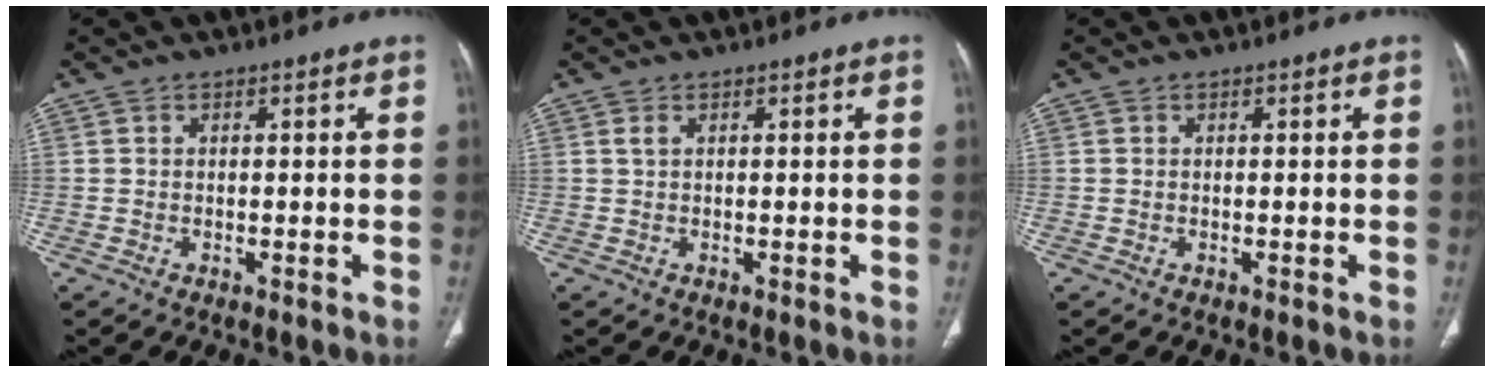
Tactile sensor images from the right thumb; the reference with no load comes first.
{"total": 1.0, "force": [0.2, 0.0, 1.0], "torque": [-0.028, 0.001, 0.004]}
{"total": 0.0}